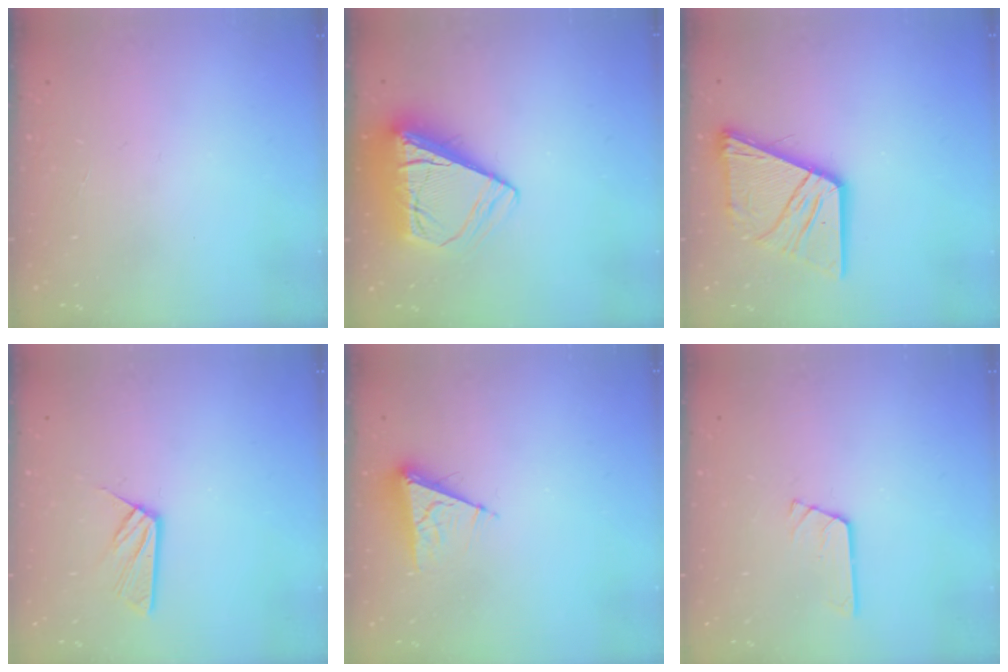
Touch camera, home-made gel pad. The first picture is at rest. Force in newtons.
{"total": 11.7, "press": 11.6, "slide": 1.5}
{"total": 16.9, "press": 16.8, "slide": 2.0}
{"total": 6.3, "press": 6.3, "slide": 0.5}
{"total": 6.2, "press": 6.2, "slide": 0.5}
{"total": 3.4, "press": 3.4, "slide": 0.3}